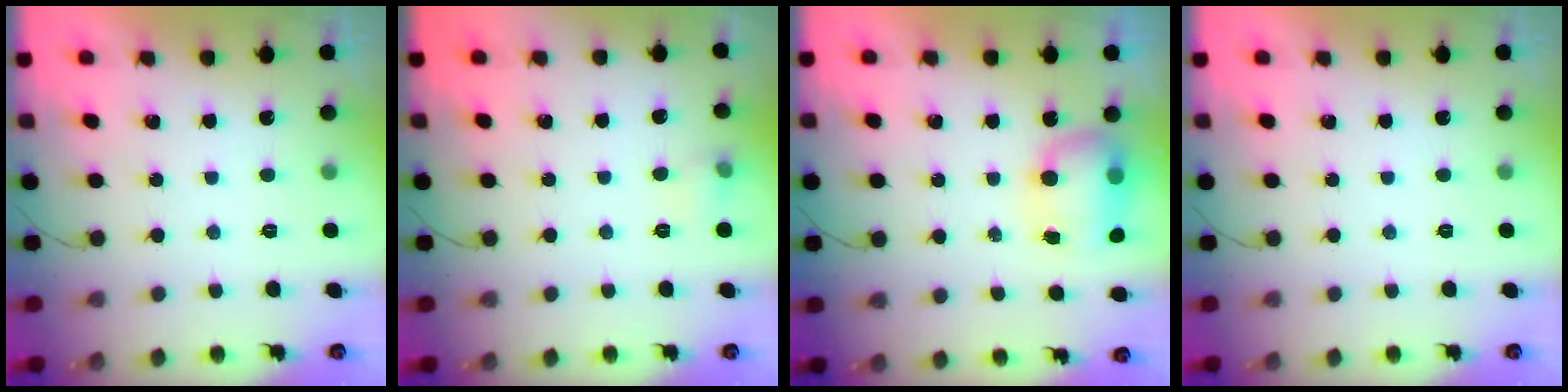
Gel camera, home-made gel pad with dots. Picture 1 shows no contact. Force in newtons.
{"total": 5.0, "press": 4.7, "slide": 1.4}
{"total": 8.1, "press": 7.7, "slide": 2.4}
{"total": 0.0}